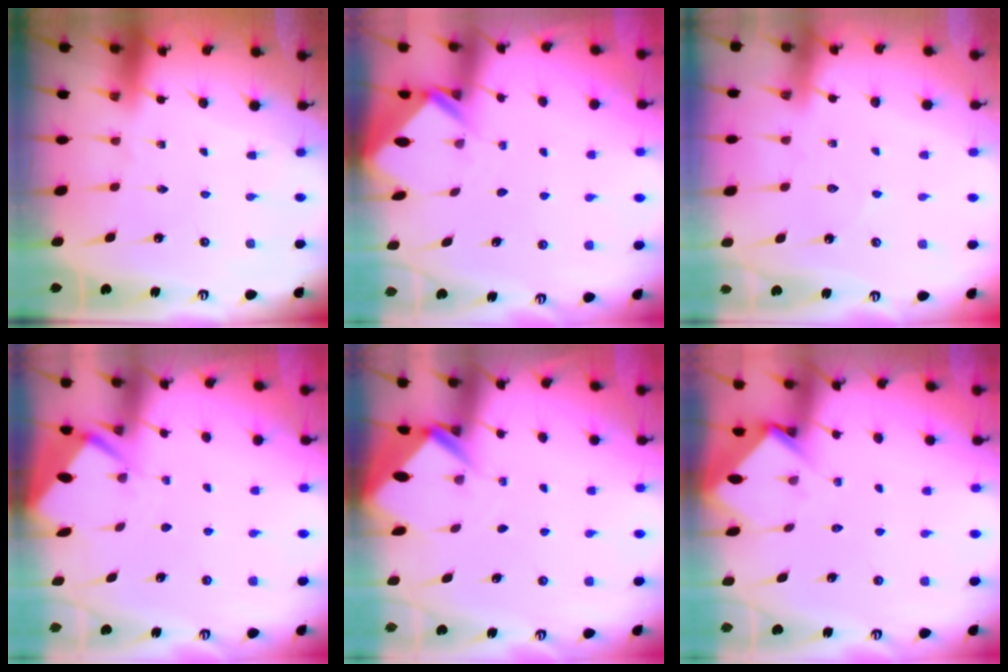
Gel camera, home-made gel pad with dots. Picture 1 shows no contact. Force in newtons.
{"total": 2.6, "press": 2.6, "slide": 0.2}
{"total": 2.0, "press": 2.0, "slide": 0.2}
{"total": 2.9, "press": 2.8, "slide": 0.4}
{"total": 2.7, "press": 2.7, "slide": 0.1}
{"total": 3.4, "press": 3.4, "slide": 0.3}